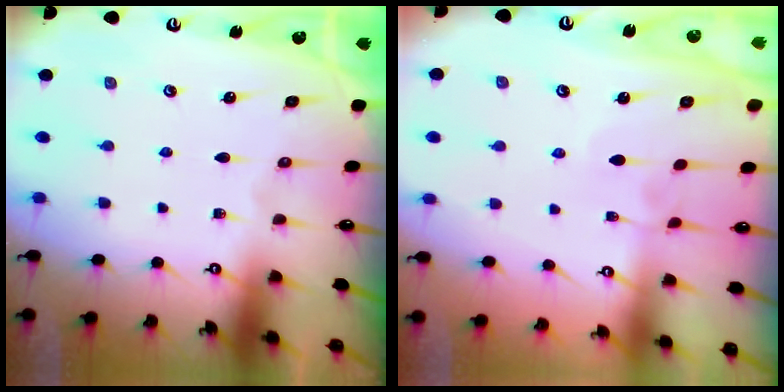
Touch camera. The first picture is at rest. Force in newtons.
{"total": 4.9, "press": 4.9, "slide": 0.0}